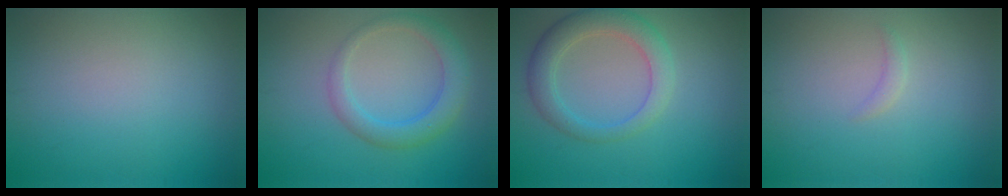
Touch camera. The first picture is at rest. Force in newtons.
{"total": 3.3, "press": 3.3, "slide": 0.1}
{"total": 3.0, "press": 3.0, "slide": 0.3}
{"total": 0.8, "press": 0.7, "slide": 0.2}